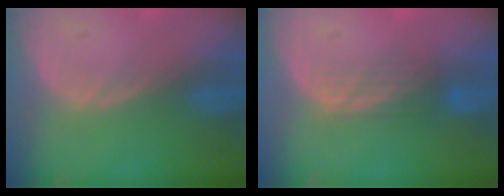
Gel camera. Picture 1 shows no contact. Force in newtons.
{"total": 3.5, "press": 2.9, "slide": 1.9}